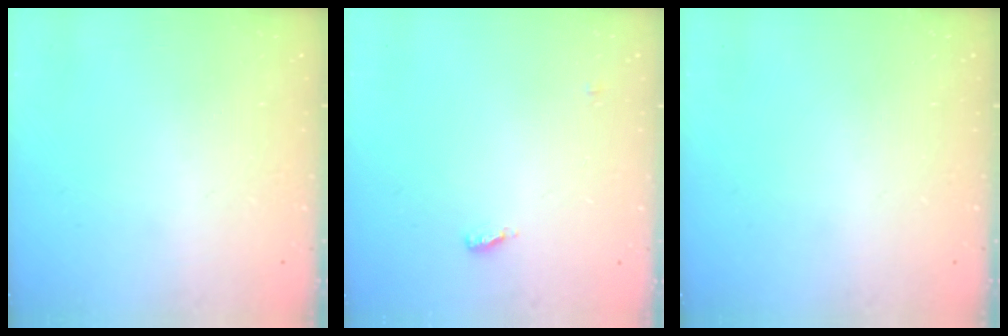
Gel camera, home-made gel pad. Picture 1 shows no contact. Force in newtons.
{"total": 4.6, "press": 4.5, "slide": 0.7}
{"total": 0.0}